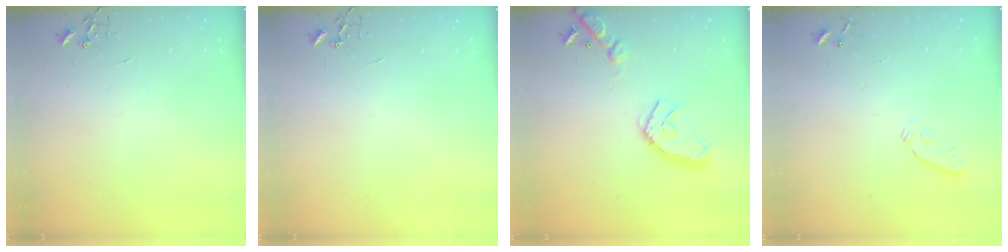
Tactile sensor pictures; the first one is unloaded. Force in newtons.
{"total": 0.0}
{"total": 16.6, "press": 16.4, "slide": 2.5}
{"total": 3.2, "press": 3.1, "slide": 0.6}